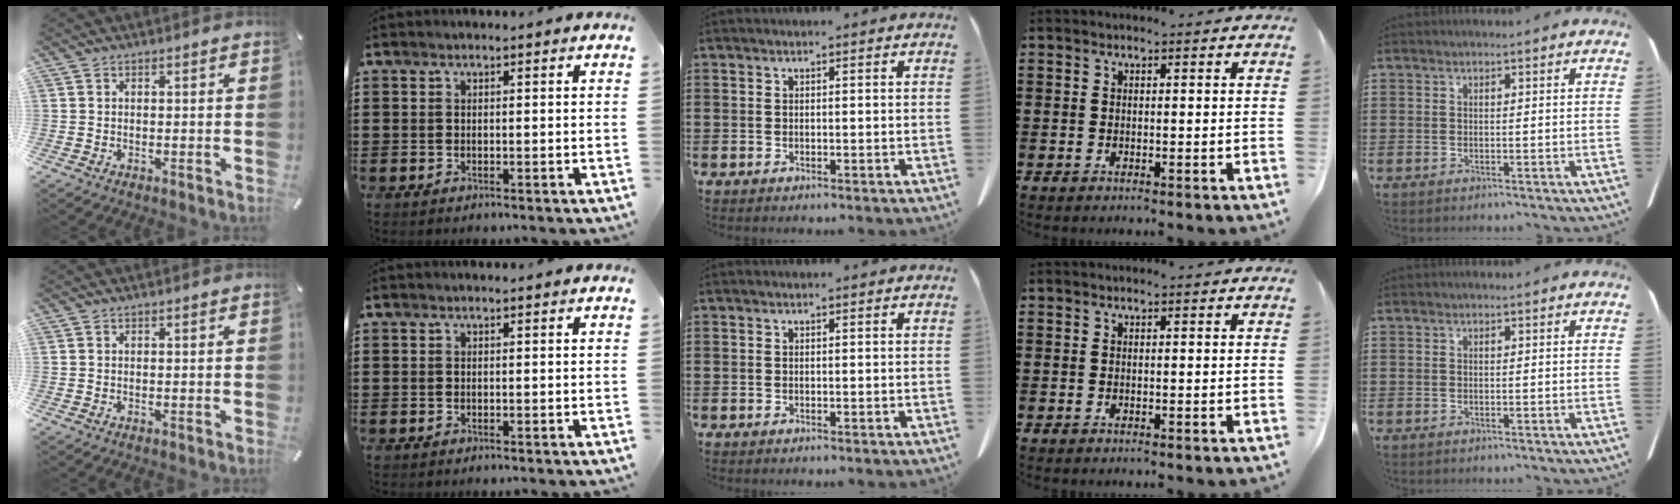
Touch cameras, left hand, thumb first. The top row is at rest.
{}